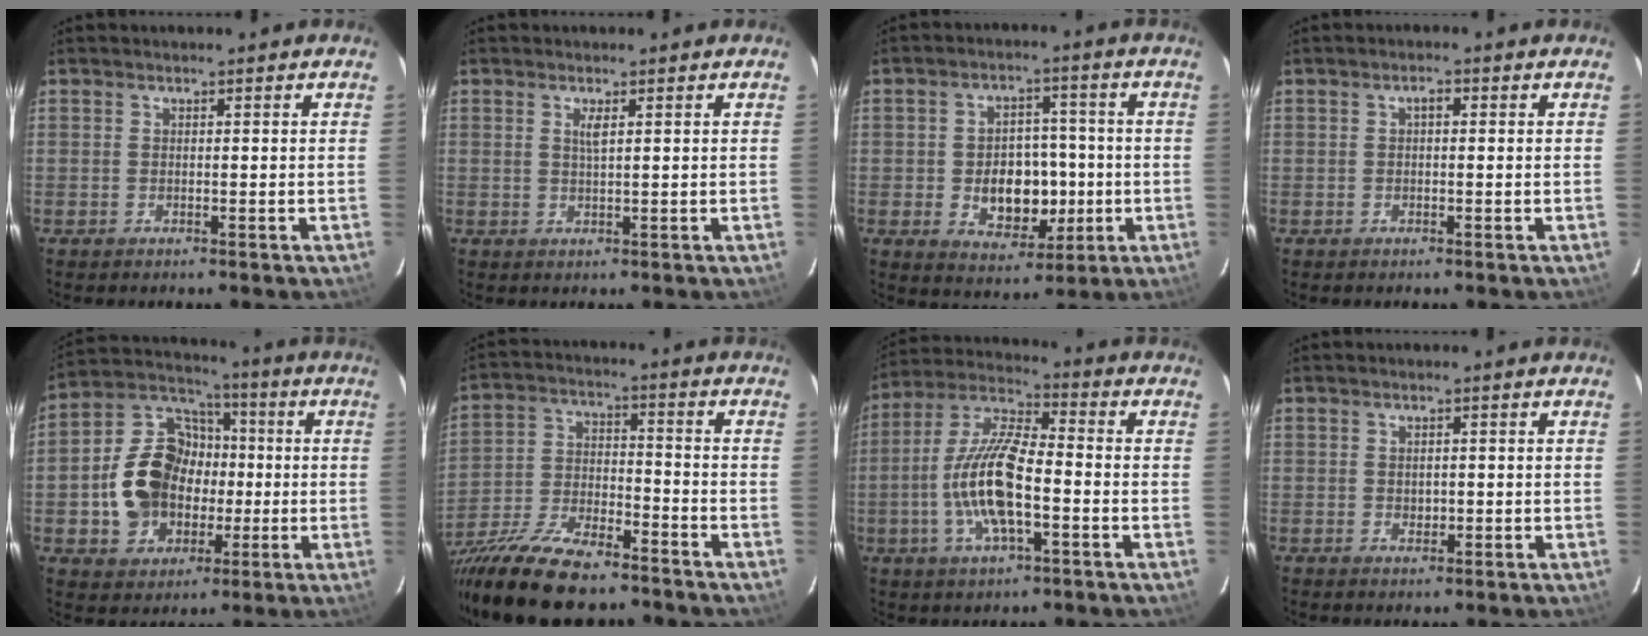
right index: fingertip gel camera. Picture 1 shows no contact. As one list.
[{"total": 1.7, "force": [0.7, 0.3, 1.5], "torque": [-0.027, -0.001, 0.012]}, {"total": 10.0, "force": [-1.8, 7.3, 6.7], "torque": [-0.127, 0.008, -0.010]}, {"total": 1.2, "force": [0.1, 0.7, 1.0], "torque": [-0.015, 0.008, -0.001]}, {"total": 15.4, "force": [-2.0, 12.5, 8.8], "torque": [-0.198, 0.037, -0.023]}, {"total": 18.7, "force": [-14.9, 5.3, 10.0], "torque": [-0.204, -0.037, -0.255]}, {"total": 14.1, "force": [-3.5, 4.7, 12.8], "torque": [-0.266, 0.001, -0.072]}, {"total": 1.3, "force": [0.0, 1.1, 0.6], "torque": [-0.006, 0.002, 0.002]}]